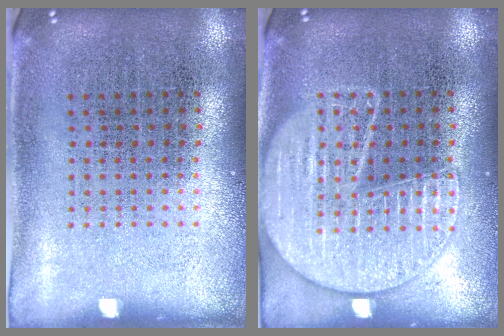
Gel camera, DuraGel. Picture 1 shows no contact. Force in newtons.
{"total": 1.9, "press": 1.9, "slide": 0.2}